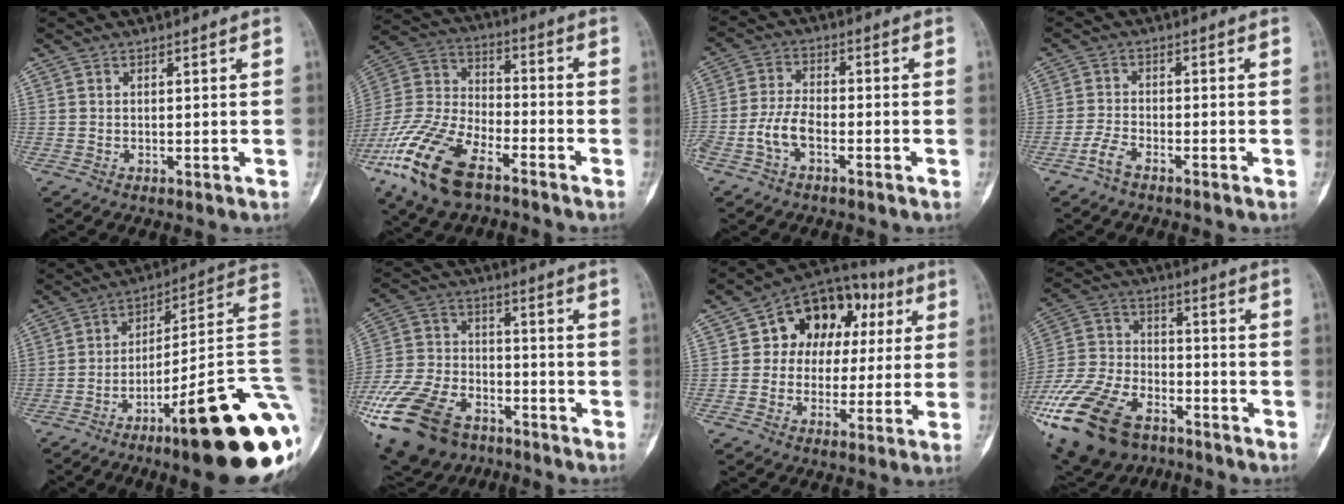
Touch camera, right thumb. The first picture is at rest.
{"total": 19.0, "force": [-11.2, 8.4, 12.8], "torque": [-0.271, 0.038, -0.220]}
{"total": 5.6, "force": [-2.5, 2.8, 4.1], "torque": [-0.085, 0.025, -0.053]}
{"total": 3.1, "force": [-2.4, 0.9, 1.8], "torque": [-0.043, 0.012, -0.053]}
{"total": 27.1, "force": [-11.1, 4.2, 24.4], "torque": [-0.243, 0.072, -0.162]}
{"total": 23.0, "force": [-13.7, 13.7, 12.4], "torque": [-0.301, 0.037, -0.245]}
{"total": 15.0, "force": [3.3, 11.4, 9.1], "torque": [-0.065, 0.024, 0.043]}
{"total": 24.9, "force": [-14.7, 14.2, 14.2], "torque": [-0.351, 0.034, -0.266]}